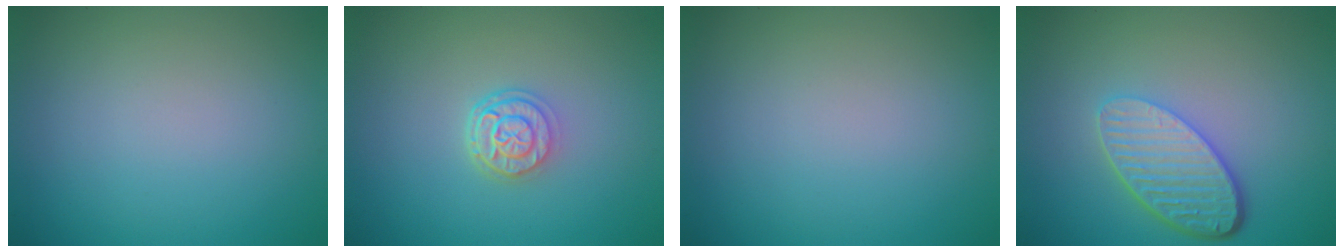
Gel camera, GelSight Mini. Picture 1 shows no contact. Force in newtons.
{"total": 2.8, "press": 2.1, "slide": 1.8}
{"total": 0.0}
{"total": 5.3, "press": 3.9, "slide": 3.7}